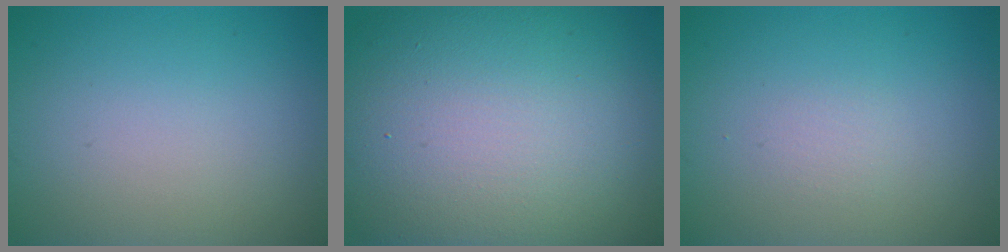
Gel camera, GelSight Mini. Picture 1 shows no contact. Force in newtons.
{"total": 17.8, "press": 17.7, "slide": 1.0}
{"total": 0.7, "press": 0.7, "slide": 0.0}